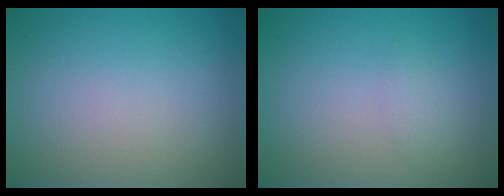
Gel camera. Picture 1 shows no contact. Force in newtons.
{"total": 0.9, "press": 0.9, "slide": 0.1}